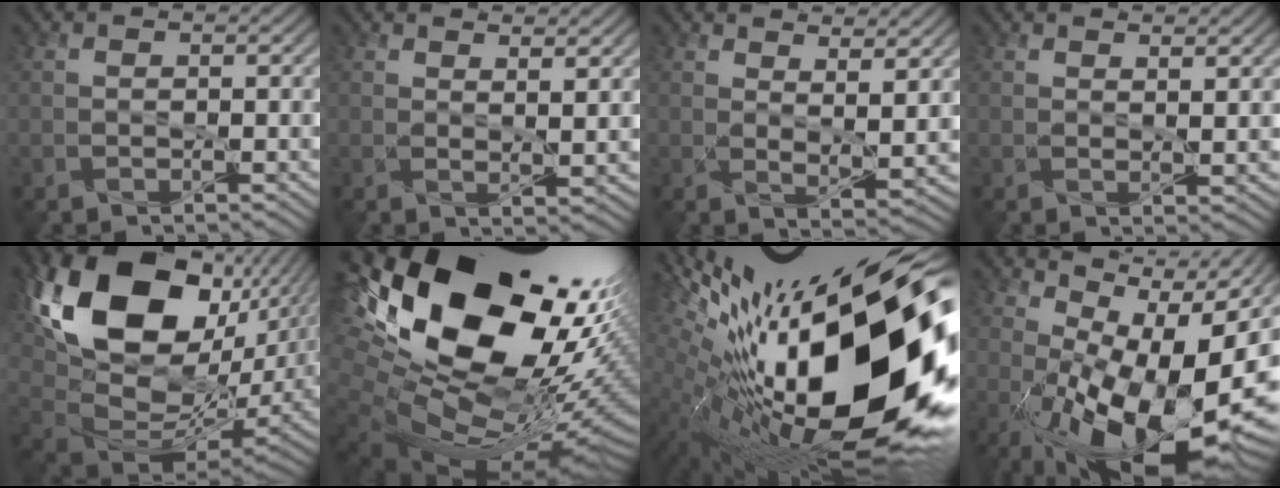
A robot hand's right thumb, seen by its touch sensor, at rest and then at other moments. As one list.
[{"total": 3.5, "force": [2.5, 0.5, 2.4], "torque": [-0.046, -0.003, 0.051]}, {"total": 6.4, "force": [4.1, 1.5, 4.7], "torque": [-0.084, -0.009, 0.076]}, {"total": 2.1, "force": [1.7, 0.2, 1.4], "torque": [-0.026, -0.003, 0.037]}, {"total": 21.4, "force": [6.7, 13.9, 14.9], "torque": [-0.343, -0.006, 0.140]}, {"total": 22.9, "force": [5.4, 15.3, 16.2], "torque": [-0.325, -0.031, 0.117]}, {"total": 22.8, "force": [1.6, 9.8, 20.5], "torque": [-0.359, -0.037, 0.038]}, {"total": 18.1, "force": [-0.1, 7.6, 16.5], "torque": [-0.242, -0.010, 0.014]}]